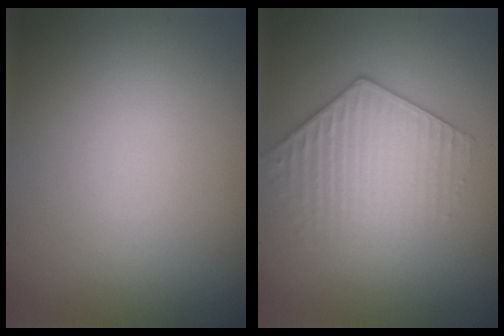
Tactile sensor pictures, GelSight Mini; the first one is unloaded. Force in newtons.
{"total": 3.5, "press": 3.3, "slide": 1.2}